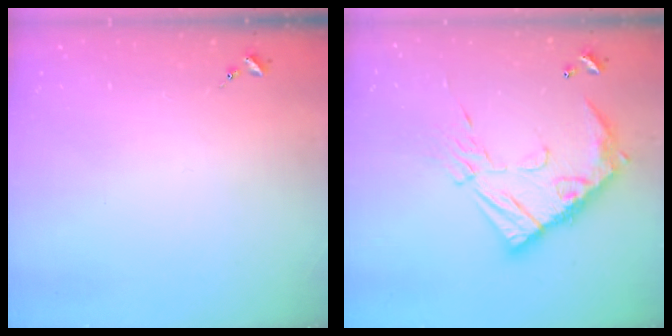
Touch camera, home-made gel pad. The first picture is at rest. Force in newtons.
{"total": 17.2, "press": 17.2, "slide": 1.3}